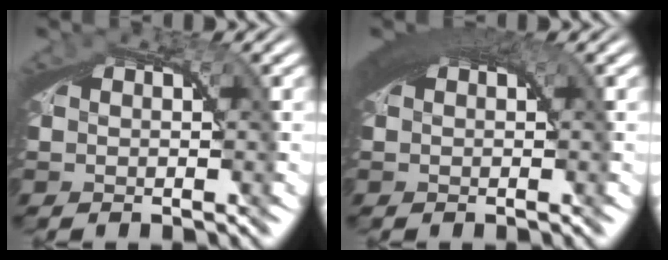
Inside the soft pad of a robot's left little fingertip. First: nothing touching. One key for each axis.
{"total": 4.4, "fx": 1.9, "fy": 1.5, "fz": 3.7, "tx": -0.051, "ty": 0.015, "tz": 0.025}